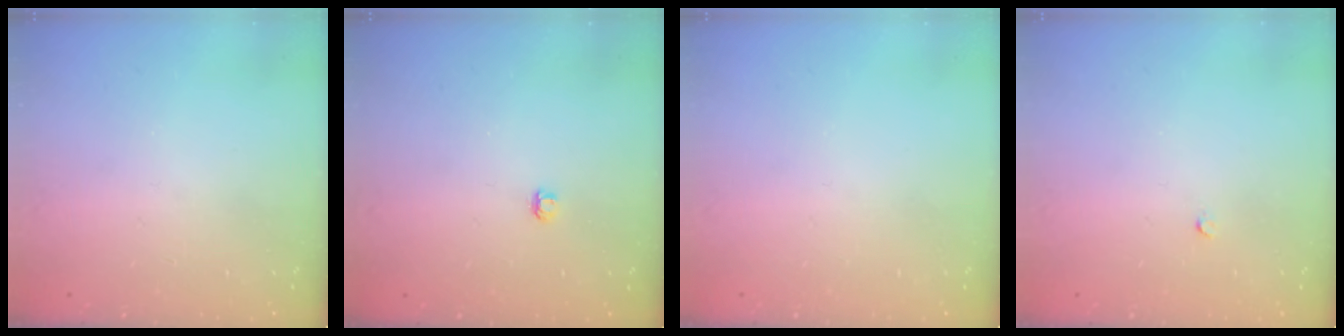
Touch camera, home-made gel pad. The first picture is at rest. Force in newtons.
{"total": 2.8, "press": 2.8, "slide": 0.3}
{"total": 0.0}
{"total": 2.0, "press": 2.0, "slide": 0.3}